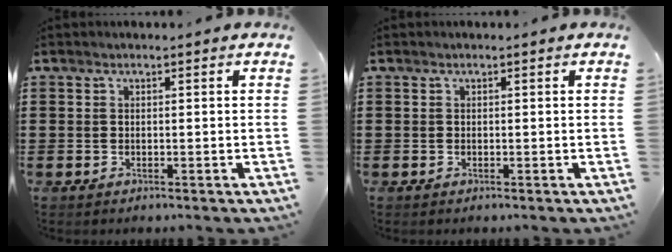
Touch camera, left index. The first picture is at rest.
{"total": 0.0}